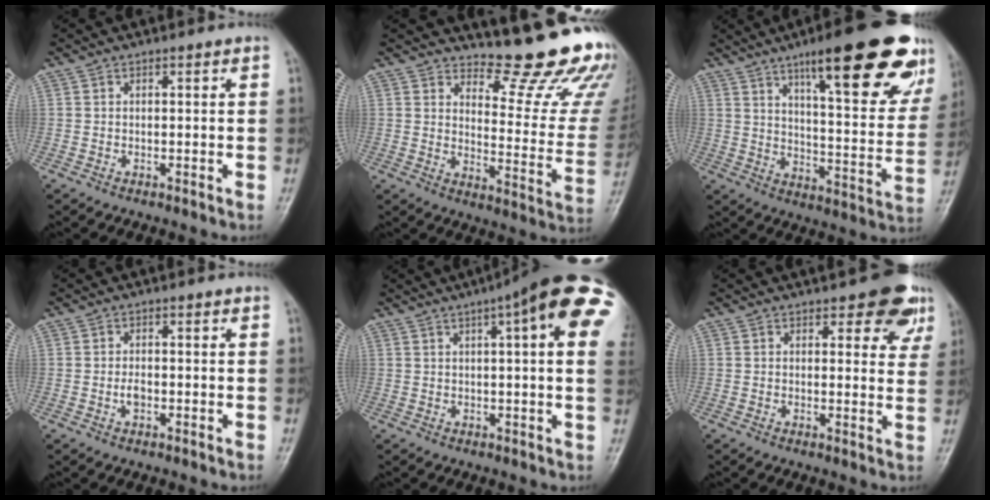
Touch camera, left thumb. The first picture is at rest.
{"total": 18.0, "force": [15.5, 4.0, 8.3], "torque": [-0.062, -0.165, 0.190]}
{"total": 26.2, "force": [15.4, 6.2, 20.2], "torque": [-0.247, -0.048, 0.220]}
{"total": 1.8, "force": [-0.5, 1.1, 1.3], "torque": [-0.021, 0.001, -0.011]}
{"total": 19.5, "force": [7.2, 4.2, 17.6], "torque": [-0.225, 0.020, 0.088]}
{"total": 7.9, "force": [5.1, 3.5, 4.8], "torque": [-0.020, -0.025, 0.054]}